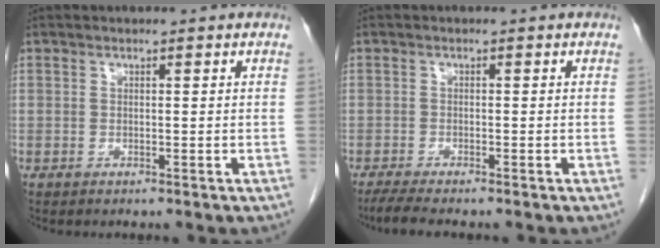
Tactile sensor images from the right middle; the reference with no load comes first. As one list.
[{"total": 3.9, "force": [-3.3, 0.2, 2.2], "torque": [-0.041, -0.010, -0.053]}]